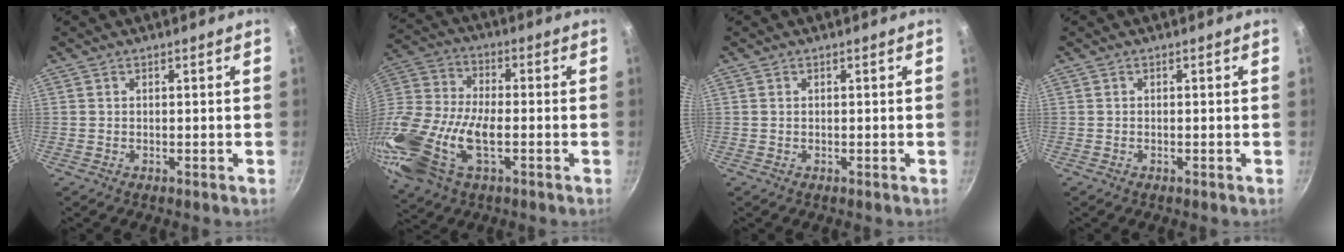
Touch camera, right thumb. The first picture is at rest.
{"total": 23.0, "force": [-6.4, 11.8, 18.6], "torque": [-0.459, -0.002, -0.114]}
{"total": 0.0}
{"total": 0.0}